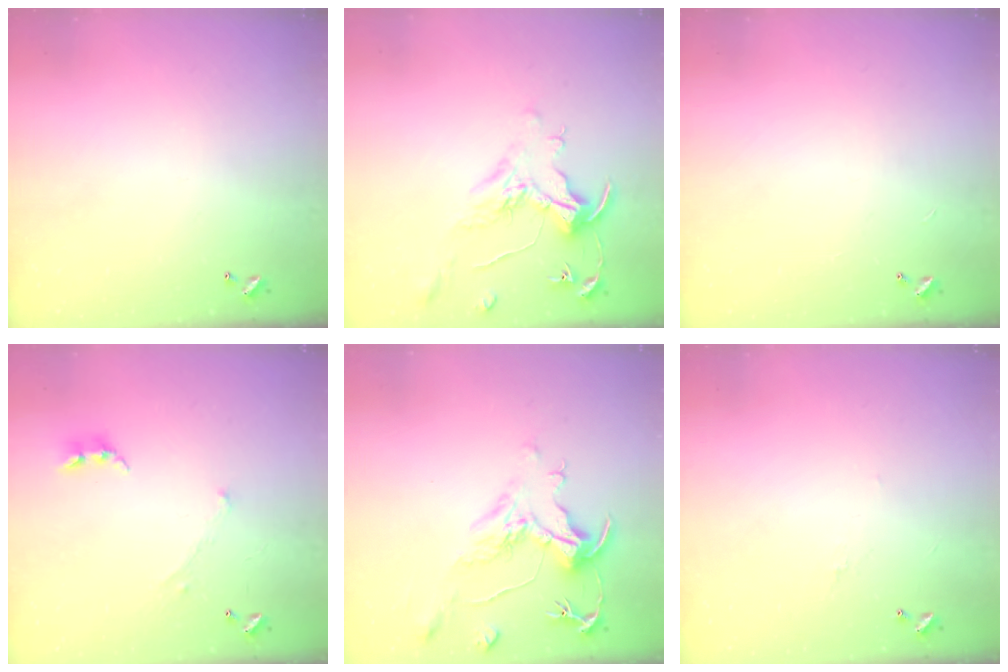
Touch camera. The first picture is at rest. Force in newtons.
{"total": 1.6, "press": 1.4, "slide": 0.7}
{"total": 0.9, "press": 0.9, "slide": 0.2}
{"total": 1.0, "press": 0.9, "slide": 0.4}
{"total": 1.7, "press": 1.3, "slide": 1.2}
{"total": 1.5, "press": 1.4, "slide": 0.5}